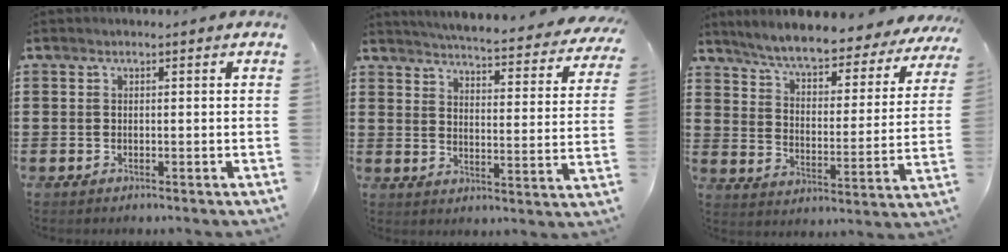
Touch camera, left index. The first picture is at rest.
{"total": 4.6, "force": [4.4, -0.7, 1.1], "torque": [-0.037, -0.045, 0.068]}
{"total": 6.1, "force": [5.7, 0.3, 2.1], "torque": [-0.068, -0.039, 0.093]}